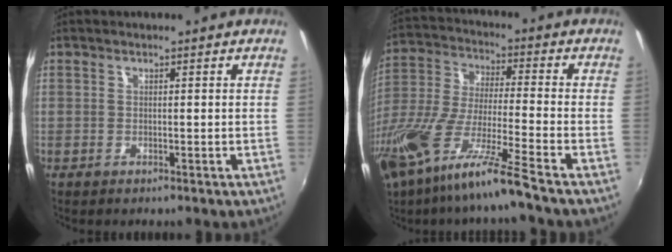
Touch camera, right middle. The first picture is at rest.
{"total": 17.5, "force": [-11.7, 0.5, 12.9], "torque": [-0.255, -0.041, -0.222]}